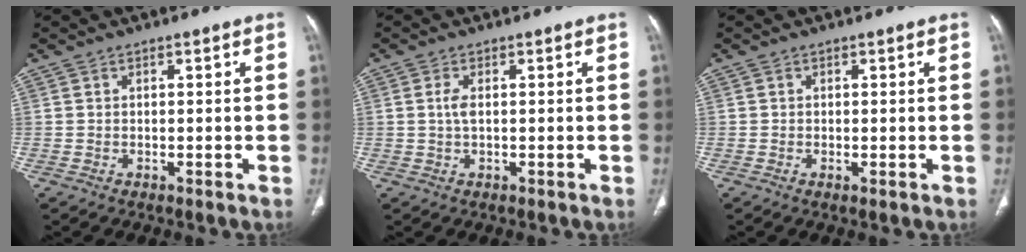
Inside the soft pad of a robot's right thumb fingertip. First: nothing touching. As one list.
[{"total": 2.0, "force": [0.2, 0.8, 1.8], "torque": [-0.045, 0.002, 0.005]}, {"total": 0.6, "force": [-0.1, 0.2, 0.5], "torque": [-0.015, -0.004, -0.003]}]